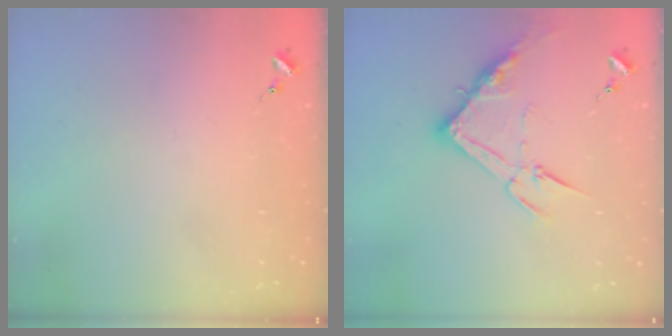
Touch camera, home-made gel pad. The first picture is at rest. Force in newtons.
{"total": 13.9, "press": 13.8, "slide": 0.9}